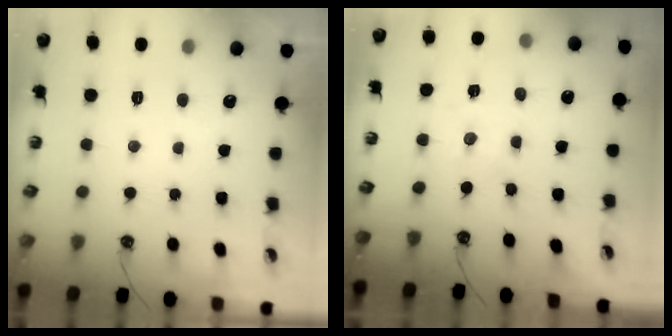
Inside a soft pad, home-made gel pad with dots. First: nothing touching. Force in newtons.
{"total": 0.0}